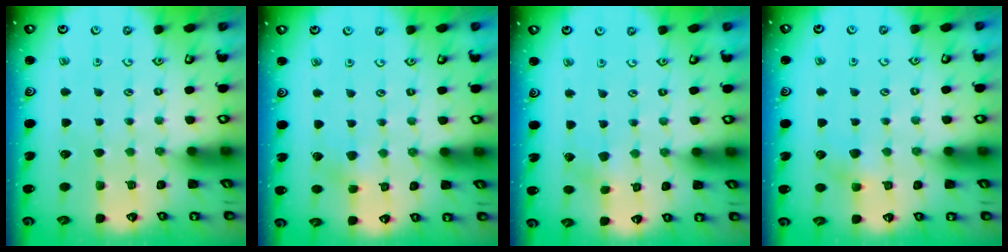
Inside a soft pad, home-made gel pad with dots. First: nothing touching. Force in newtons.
{"total": 2.9, "press": 2.9, "slide": 0.3}
{"total": 2.7, "press": 2.7, "slide": 0.2}
{"total": 4.7, "press": 4.7, "slide": 0.7}